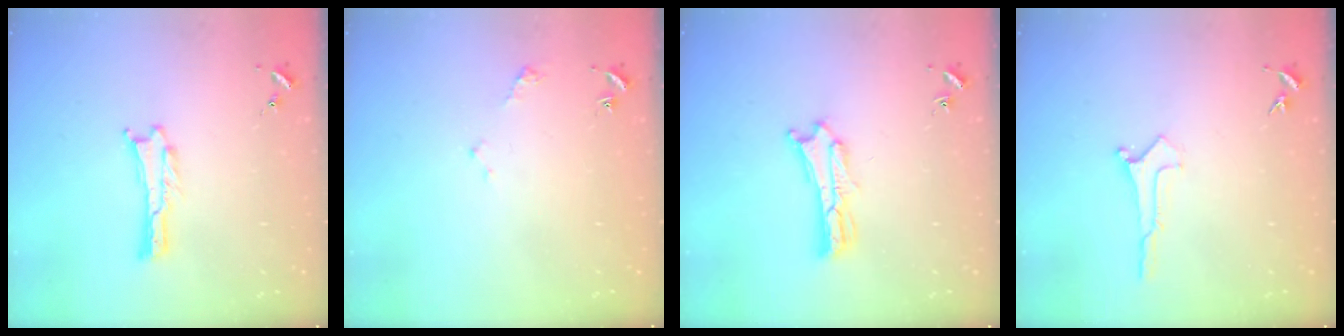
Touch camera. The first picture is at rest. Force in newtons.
{"total": 2.3, "press": 2.2, "slide": 0.3}
{"total": 2.5, "press": 2.5, "slide": 0.2}
{"total": 0.0}